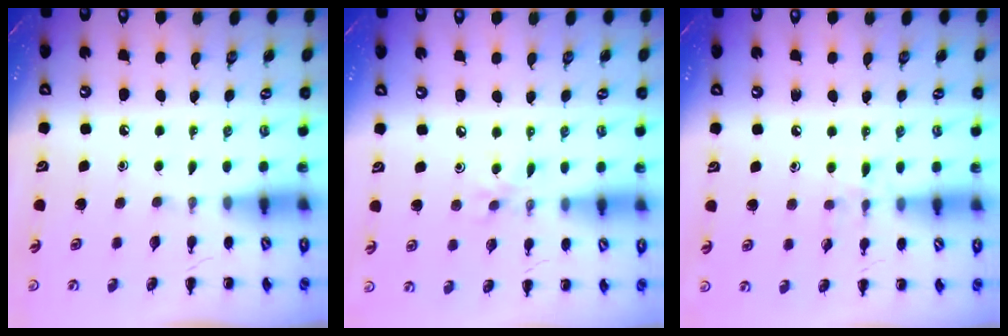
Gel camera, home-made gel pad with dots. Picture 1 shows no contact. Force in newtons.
{"total": 3.6, "press": 3.5, "slide": 0.9}
{"total": 7.4, "press": 7.1, "slide": 2.2}